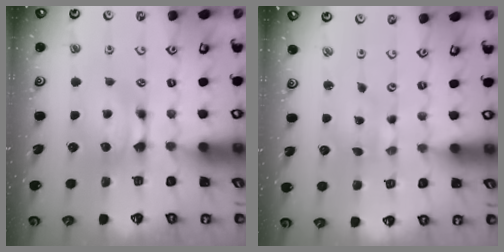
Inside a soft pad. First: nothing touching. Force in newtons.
{"total": 5.3, "press": 5.2, "slide": 0.2}